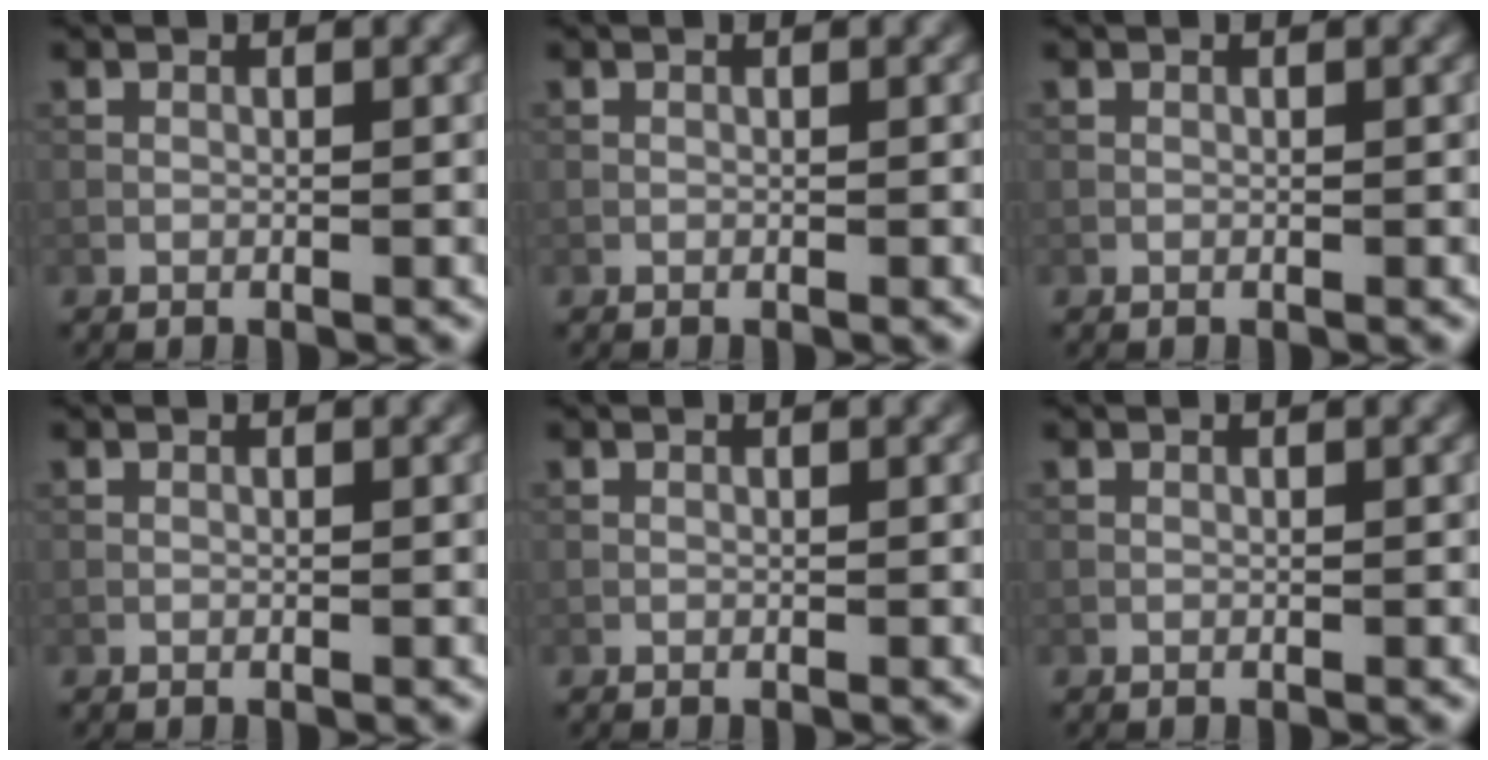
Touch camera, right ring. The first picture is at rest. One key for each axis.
{"total": 0.0}
{"total": 0.0}
{"total": 0.0}
{"total": 0.0}
{"total": 0.0}